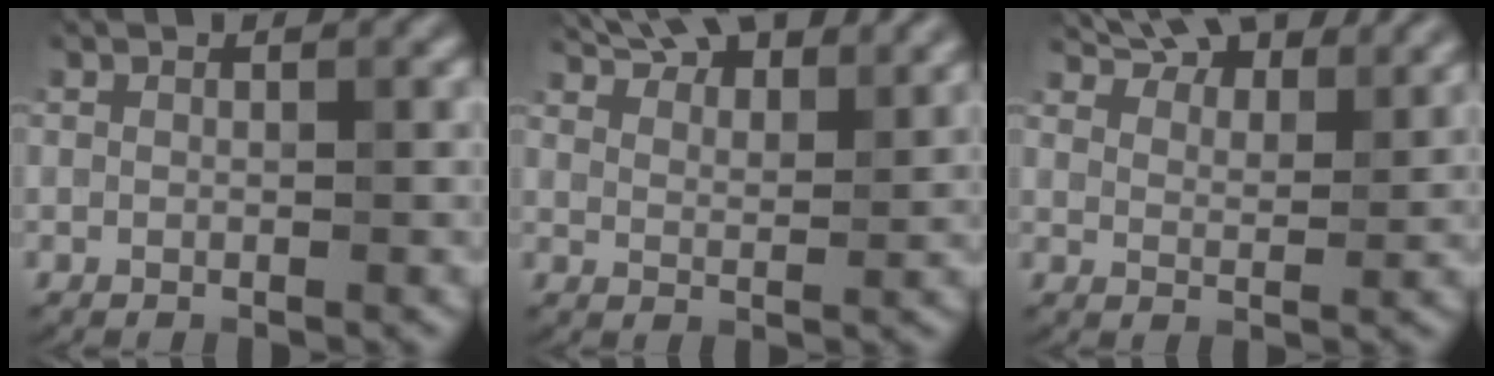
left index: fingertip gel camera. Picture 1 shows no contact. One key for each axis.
{"total": 9.5, "fx": 7.8, "fy": 3.0, "fz": 4.6, "tx": -0.065, "ty": 0.019, "tz": 0.094}
{"total": 9.2, "fx": 7.9, "fy": 2.7, "fz": 3.7, "tx": -0.065, "ty": 0.003, "tz": 0.116}